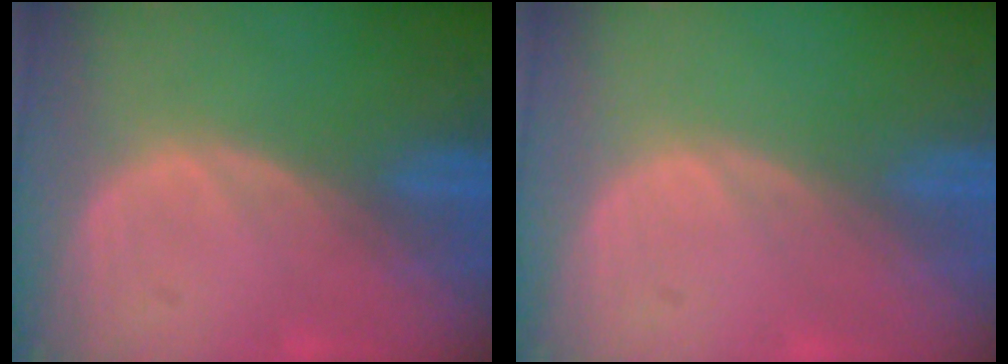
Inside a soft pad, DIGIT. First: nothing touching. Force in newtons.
{"total": 0.0}